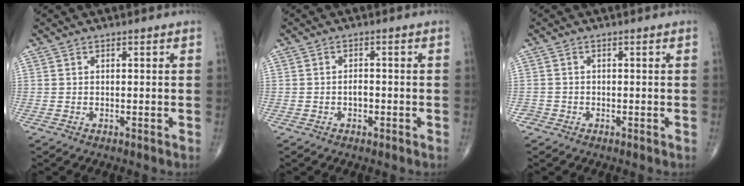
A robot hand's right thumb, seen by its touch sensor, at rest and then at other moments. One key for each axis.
{"total": 1.8, "fx": -0.6, "fy": 1.2, "fz": 1.2, "tx": -0.009, "ty": 0.006, "tz": -0.012}
{"total": 1.2, "fx": -0.7, "fy": 0.9, "fz": -0.2, "tx": 0.007, "ty": 0.006, "tz": -0.019}